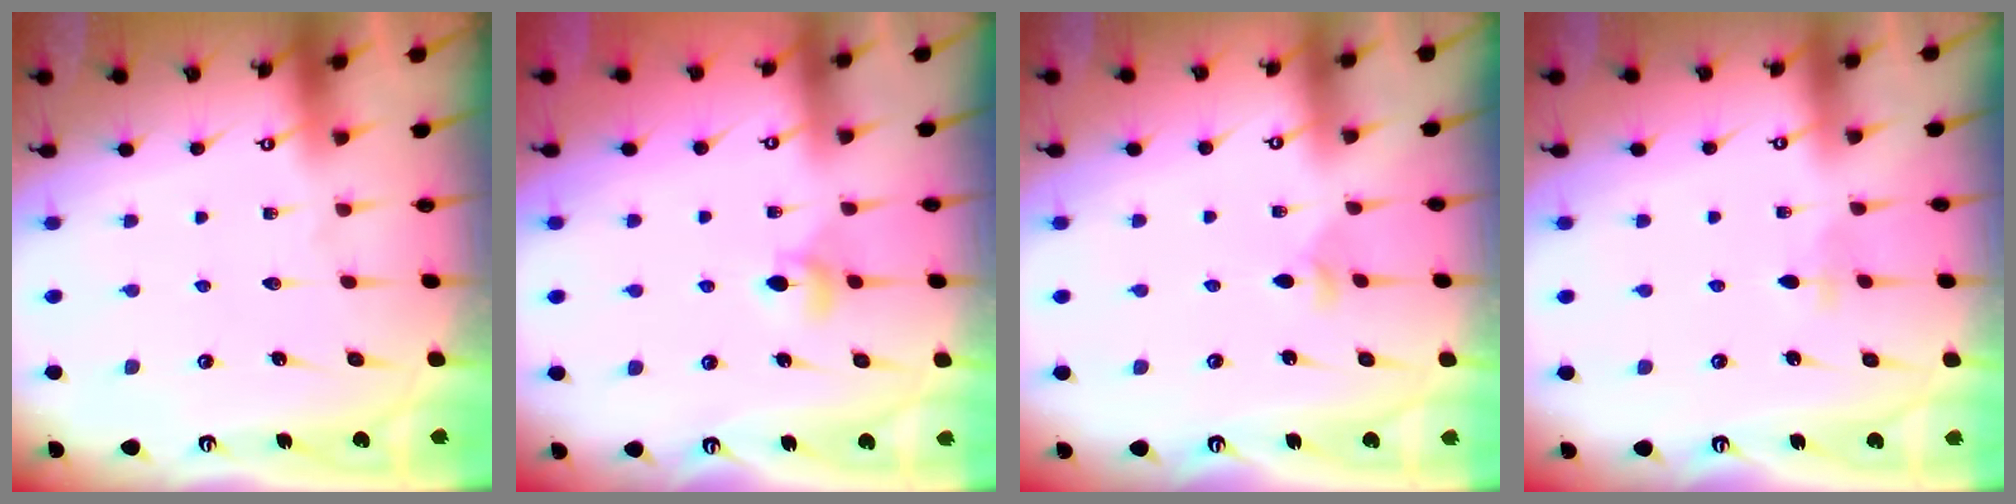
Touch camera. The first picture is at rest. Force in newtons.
{"total": 5.1, "press": 5.1, "slide": 0.7}
{"total": 3.1, "press": 3.1, "slide": 0.5}
{"total": 2.8, "press": 2.7, "slide": 0.6}